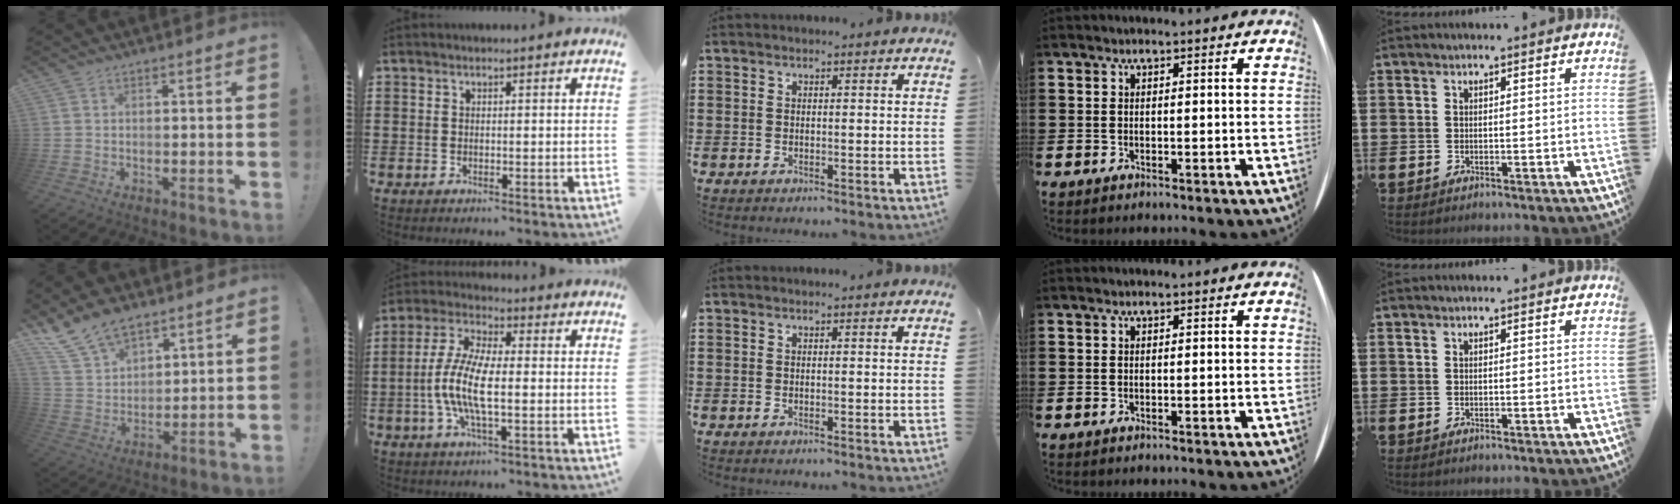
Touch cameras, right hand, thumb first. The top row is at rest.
{"thumb": {"total": 12.9, "force": [9.9, 6.8, 4.7], "torque": [-0.103, -0.056, 0.194]}, "index": {"total": 9.2, "force": [-1.7, 2.6, 8.6], "torque": [-0.194, -0.015, -0.039]}}